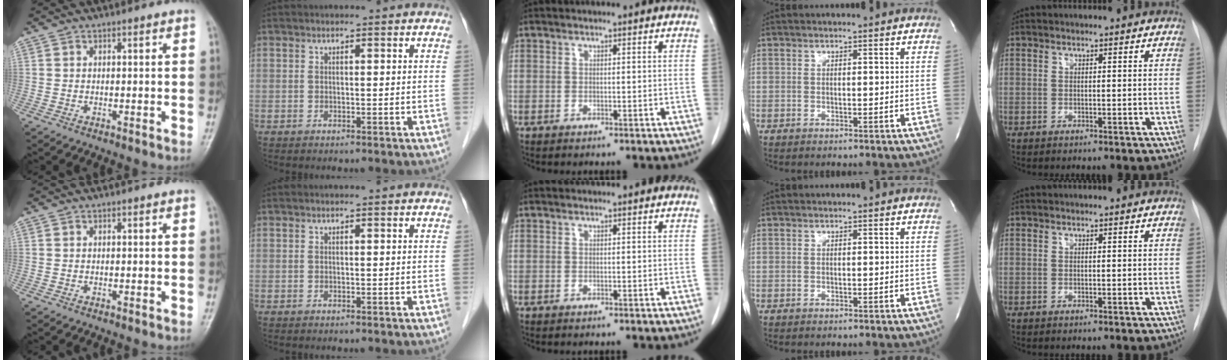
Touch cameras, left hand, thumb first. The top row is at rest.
{}